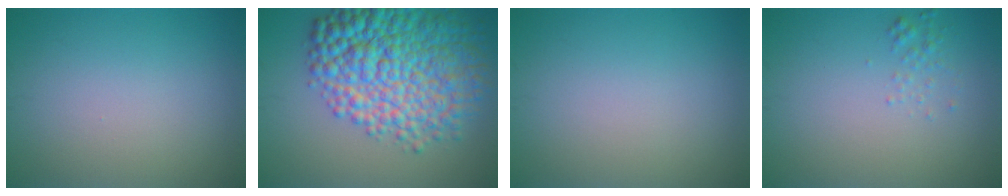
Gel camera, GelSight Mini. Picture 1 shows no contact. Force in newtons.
{"total": 11.5, "press": 11.5, "slide": 0.2}
{"total": 0.0}
{"total": 1.0, "press": 1.0, "slide": 0.0}